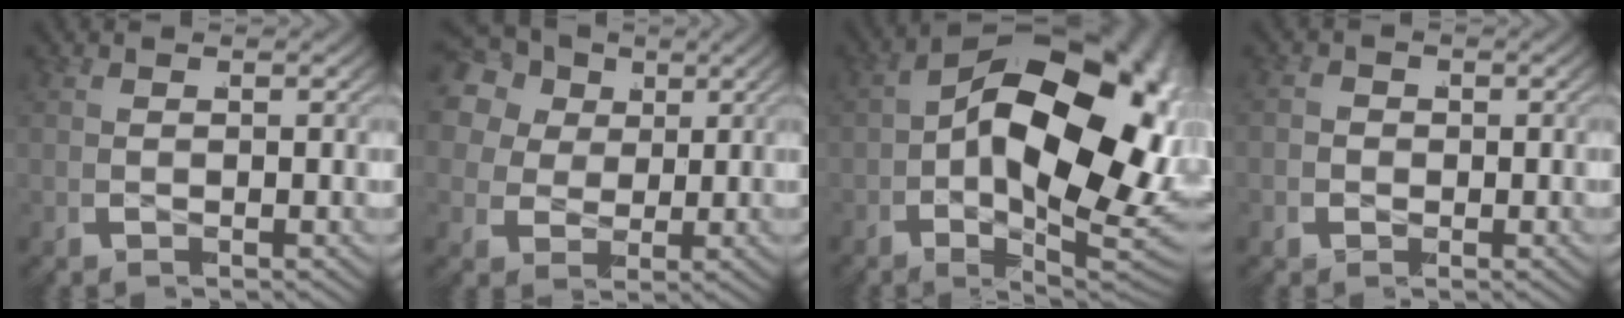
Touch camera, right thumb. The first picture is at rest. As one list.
[{"total": 11.9, "force": [5.6, 8.8, 5.8], "torque": [-0.118, 0.023, 0.073]}, {"total": 23.7, "force": [-1.0, 13.5, 19.5], "torque": [-0.309, -0.045, -0.003]}, {"total": 1.9, "force": [-0.3, 1.8, 0.6], "torque": [-0.009, -0.003, -0.009]}]